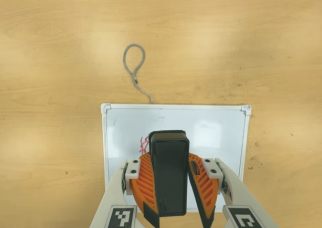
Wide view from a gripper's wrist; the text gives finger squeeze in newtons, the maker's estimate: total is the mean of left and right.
{"total": 9.6, "left": 9.7, "right": 9.5}